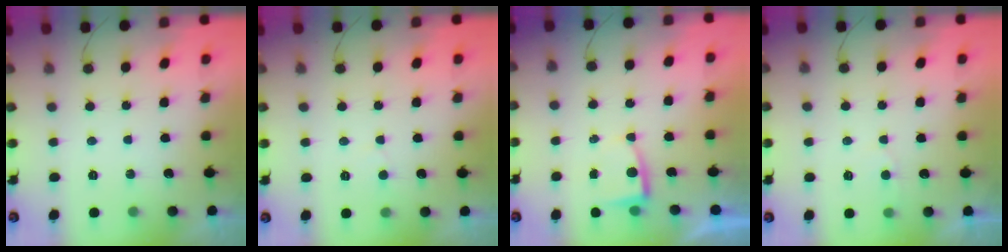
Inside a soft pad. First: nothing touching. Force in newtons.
{"total": 2.9, "press": 2.9, "slide": 0.3}
{"total": 2.2, "press": 2.2, "slide": 0.3}
{"total": 2.9, "press": 2.8, "slide": 0.3}